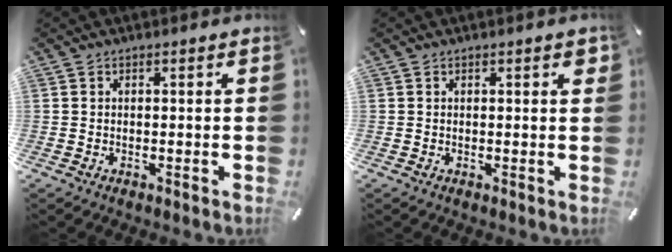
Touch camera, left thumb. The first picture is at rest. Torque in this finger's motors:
{"motor_torque": [0.52, 0.63, 0.42, -0.44, 0.13]}